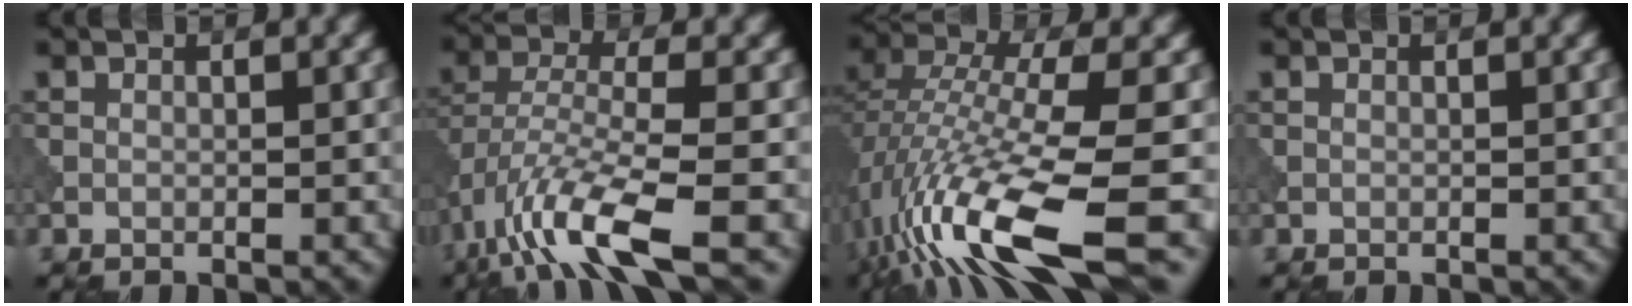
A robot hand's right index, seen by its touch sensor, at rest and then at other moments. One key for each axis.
{"total": 8.7, "fx": -4.9, "fy": 2.3, "fz": 6.8, "tx": -0.131, "ty": 0.000, "tz": -0.100}
{"total": 14.1, "fx": -6.0, "fy": 3.8, "fz": 12.2, "tx": -0.246, "ty": -0.006, "tz": -0.099}
{"total": 0.0}